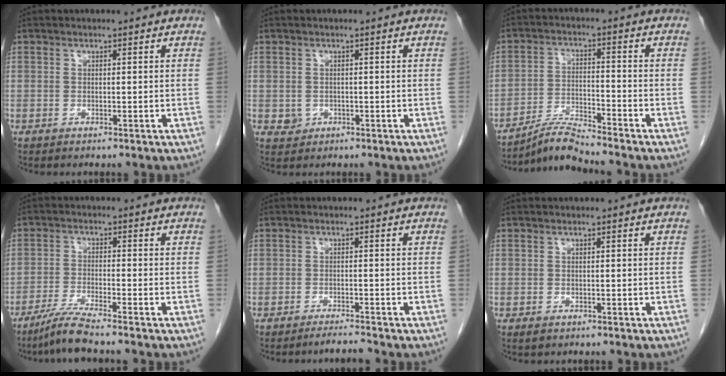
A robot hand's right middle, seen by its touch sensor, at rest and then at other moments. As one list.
[{"total": 1.4, "force": [-0.2, 1.3, 0.4], "torque": [-0.007, 0.003, 0.002]}, {"total": 5.9, "force": [-5.6, -1.0, 1.5], "torque": [-0.031, -0.015, -0.104]}, {"total": 5.1, "force": [-4.3, -1.1, 2.5], "torque": [-0.054, -0.022, -0.089]}, {"total": 1.9, "force": [-1.8, -0.6, 0.4], "torque": [-0.012, -0.011, -0.029]}, {"total": 0.7, "force": [-0.4, 0.4, 0.4], "torque": [-0.007, 0.000, -0.002]}]